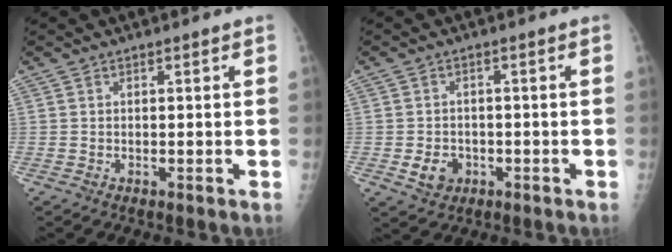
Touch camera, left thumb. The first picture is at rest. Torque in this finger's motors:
{"motor_torque": [-0.39, 0.39, 0.07, 0.03, 0.00]}